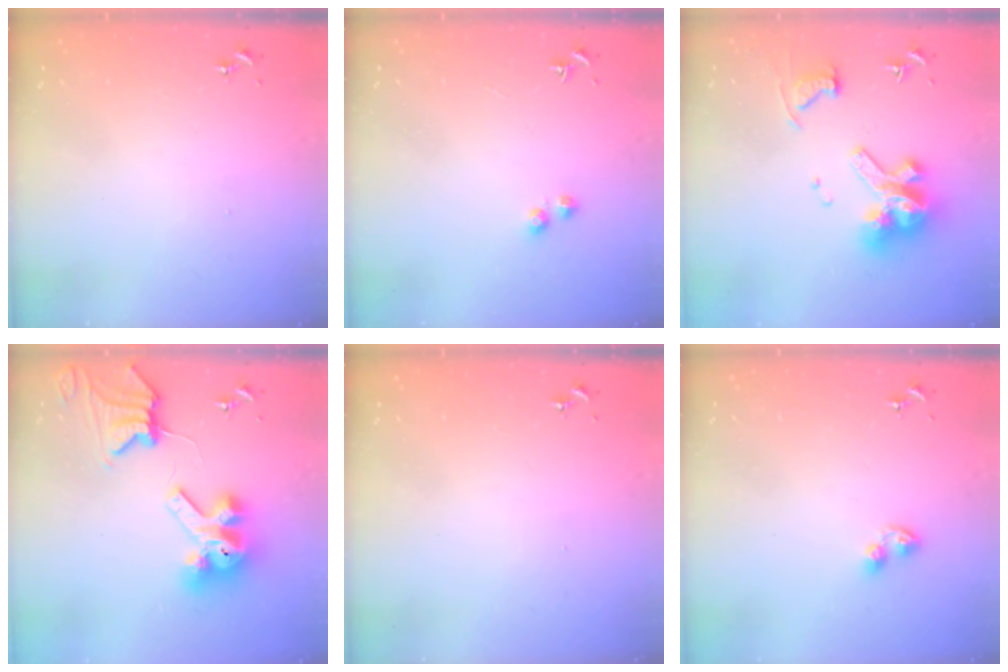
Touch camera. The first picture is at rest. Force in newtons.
{"total": 2.8, "press": 2.7, "slide": 0.7}
{"total": 15.3, "press": 15.2, "slide": 1.7}
{"total": 12.6, "press": 12.5, "slide": 1.6}
{"total": 0.0}
{"total": 4.7, "press": 4.6, "slide": 0.6}